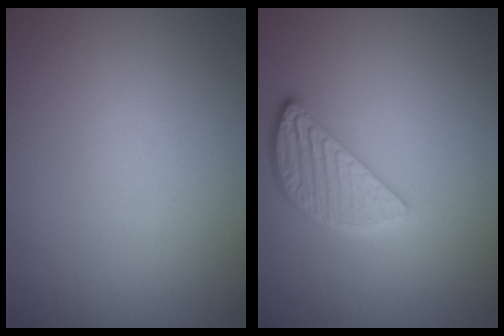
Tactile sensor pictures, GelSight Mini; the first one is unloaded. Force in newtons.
{"total": 3.3, "press": 3.0, "slide": 1.5}